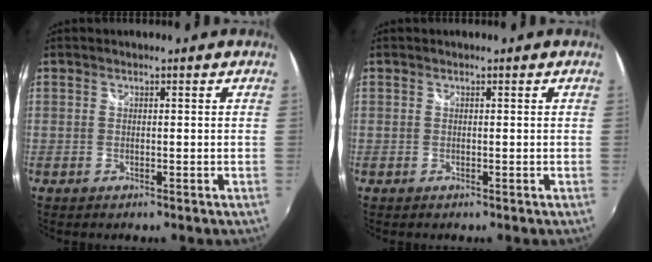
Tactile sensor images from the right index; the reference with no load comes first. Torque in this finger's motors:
{"motor_torque": [0.00, 0.00, -0.02, 0.00]}